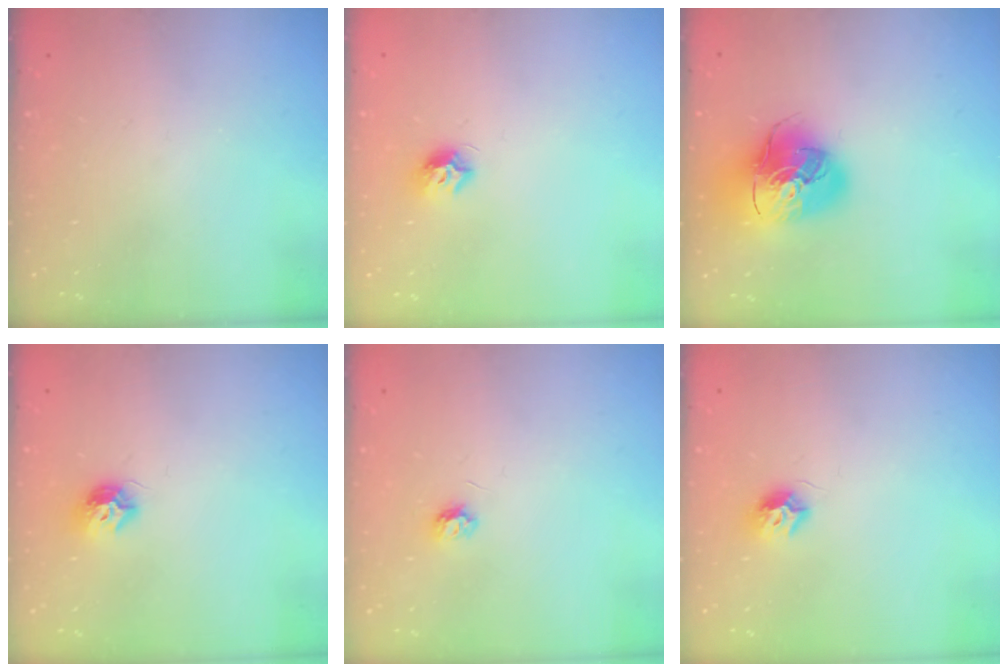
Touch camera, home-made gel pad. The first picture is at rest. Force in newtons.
{"total": 8.2, "press": 8.2, "slide": 0.7}
{"total": 17.4, "press": 17.2, "slide": 2.7}
{"total": 7.9, "press": 7.9, "slide": 0.4}
{"total": 3.5, "press": 3.5, "slide": 0.5}
{"total": 7.6, "press": 7.6, "slide": 0.4}